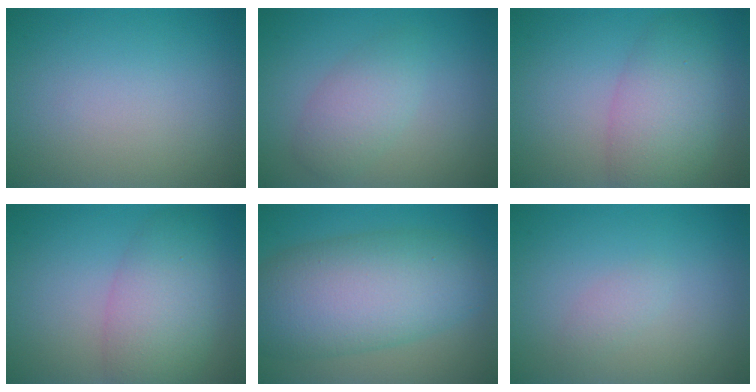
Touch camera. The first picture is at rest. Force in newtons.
{"total": 2.9, "press": 2.9, "slide": 0.2}
{"total": 5.8, "press": 5.8, "slide": 0.2}
{"total": 5.8, "press": 5.8, "slide": 0.2}
{"total": 10.1, "press": 10.1, "slide": 0.2}
{"total": 1.0, "press": 1.0, "slide": 0.1}